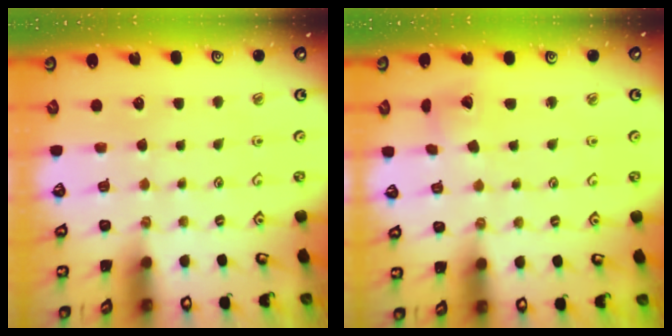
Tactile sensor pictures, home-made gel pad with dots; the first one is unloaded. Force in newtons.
{"total": 4.6, "press": 4.5, "slide": 0.5}